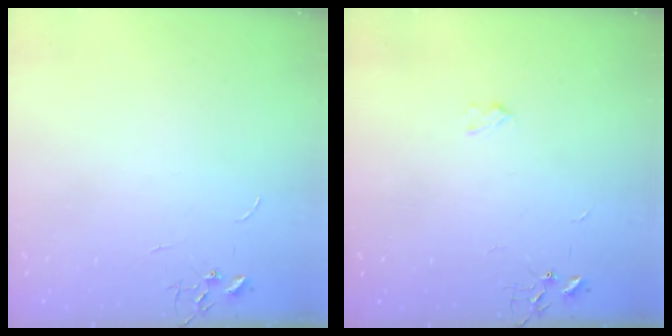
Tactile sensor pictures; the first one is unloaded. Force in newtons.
{"total": 2.4, "press": 2.4, "slide": 0.4}